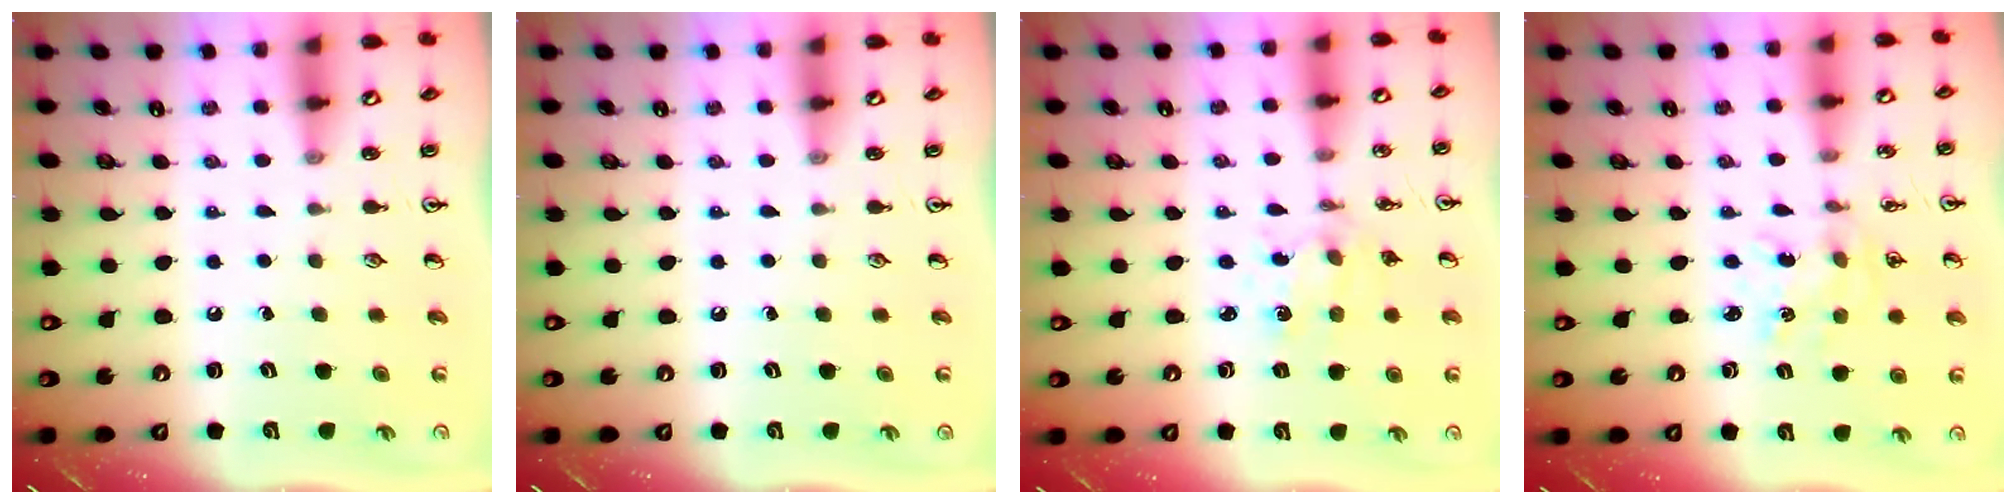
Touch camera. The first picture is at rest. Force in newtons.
{"total": 0.0}
{"total": 1.8, "press": 1.7, "slide": 0.3}
{"total": 2.4, "press": 2.3, "slide": 0.3}